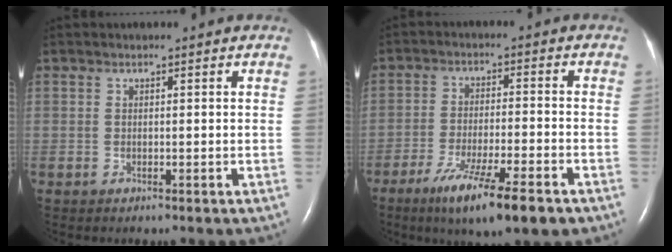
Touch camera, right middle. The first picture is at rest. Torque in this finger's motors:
{"motor_torque": [1.16, -0.98, 0.22, 0.13]}